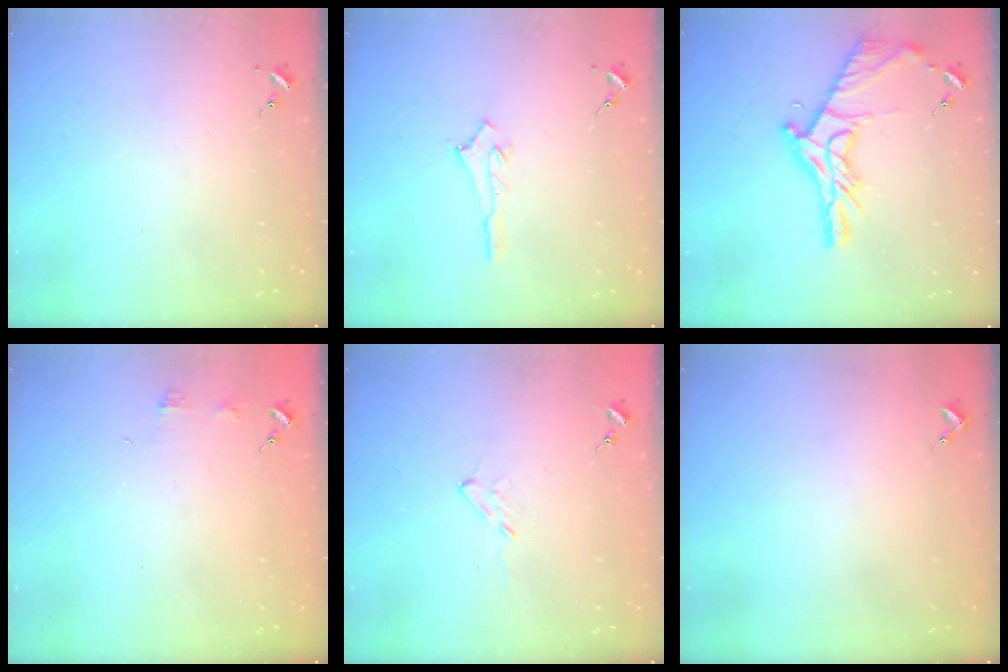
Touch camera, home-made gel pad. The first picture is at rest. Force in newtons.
{"total": 2.6, "press": 2.6, "slide": 0.2}
{"total": 18.3, "press": 18.2, "slide": 1.3}
{"total": 4.1, "press": 4.1, "slide": 0.4}
{"total": 4.0, "press": 4.0, "slide": 0.5}
{"total": 0.9, "press": 0.9, "slide": 0.0}